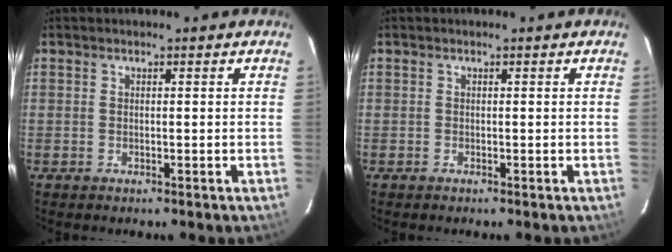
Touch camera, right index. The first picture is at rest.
{"total": 0.0}